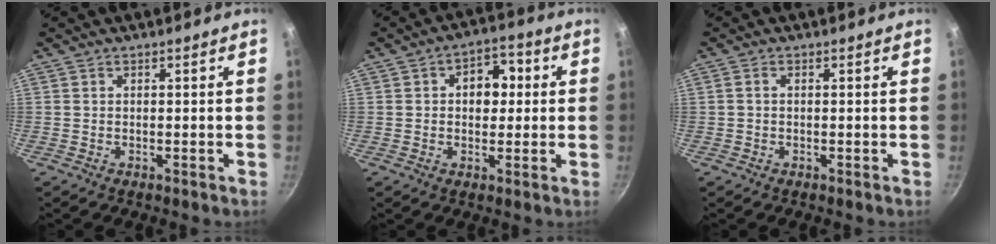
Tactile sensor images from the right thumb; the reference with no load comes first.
{"total": 7.3, "force": [1.0, 5.3, 4.9], "torque": [-0.025, 0.012, 0.007]}
{"total": 0.9, "force": [0.0, 0.6, 0.7], "torque": [-0.014, 0.005, 0.001]}